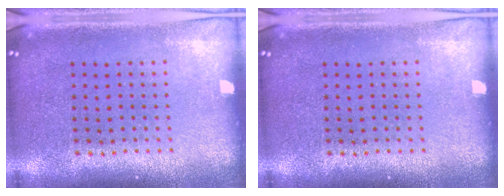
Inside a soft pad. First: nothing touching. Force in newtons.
{"total": 0.0}